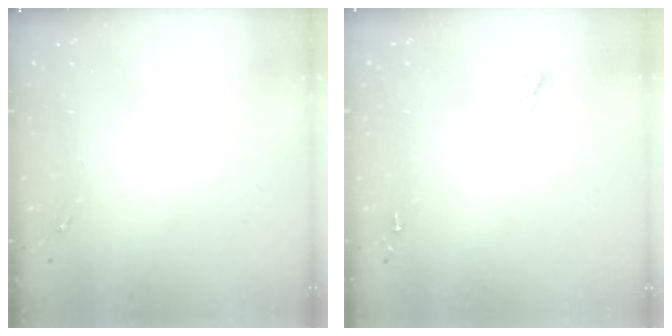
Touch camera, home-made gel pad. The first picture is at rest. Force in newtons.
{"total": 2.6, "press": 2.5, "slide": 0.3}